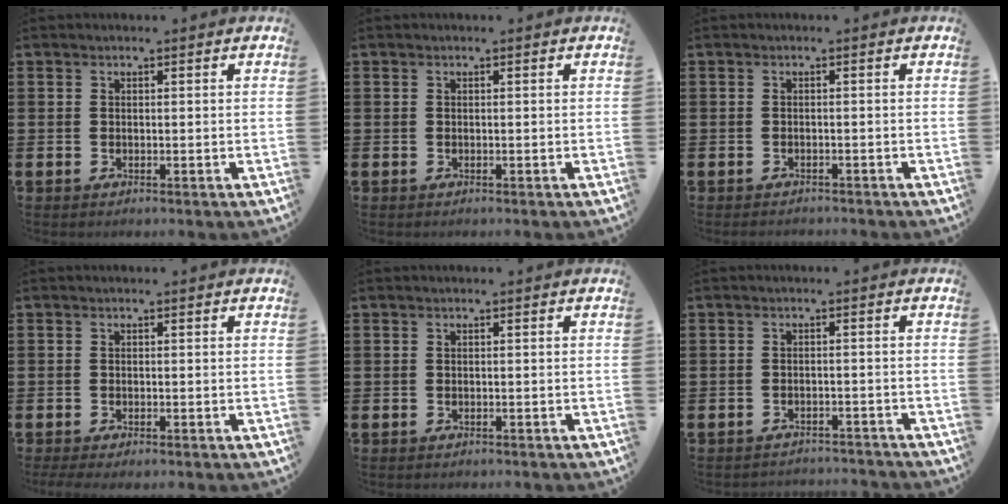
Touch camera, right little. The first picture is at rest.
{"total": 0.0}
{"total": 0.7, "force": [-0.7, 0.0, 0.0], "torque": [-0.001, -0.002, -0.015]}
{"total": 0.6, "force": [-0.5, 0.1, 0.4], "torque": [-0.008, -0.001, -0.009]}
{"total": 0.0}
{"total": 1.7, "force": [-1.7, -0.1, -0.2], "torque": [-0.002, 0.004, -0.036]}